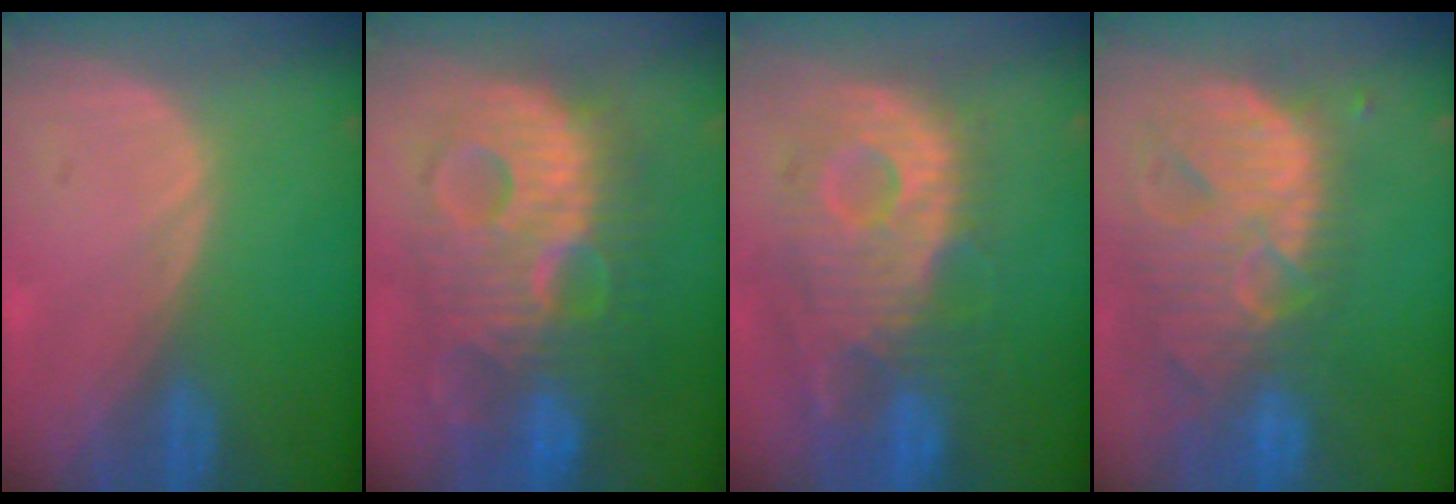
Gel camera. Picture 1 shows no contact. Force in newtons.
{"total": 13.3, "press": 13.2, "slide": 1.3}
{"total": 11.8, "press": 10.6, "slide": 5.2}
{"total": 13.8, "press": 11.6, "slide": 7.4}